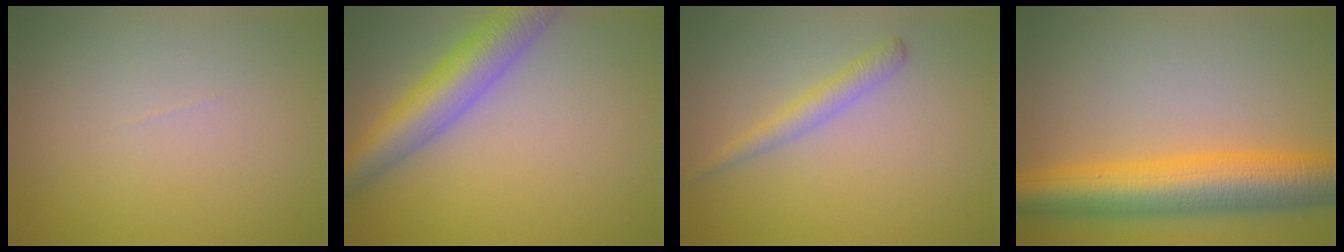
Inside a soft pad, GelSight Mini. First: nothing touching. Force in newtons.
{"total": 6.6, "press": 6.6, "slide": 0.3}
{"total": 1.9, "press": 1.9, "slide": 0.0}
{"total": 9.2, "press": 9.2, "slide": 0.1}